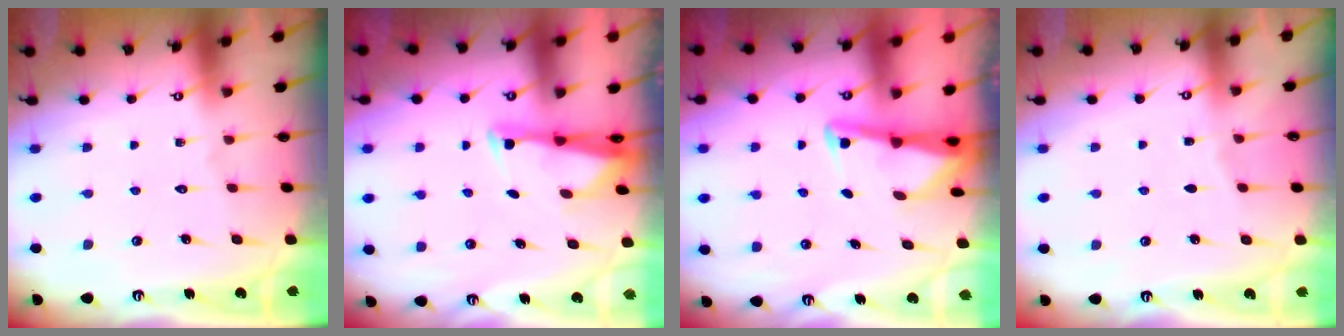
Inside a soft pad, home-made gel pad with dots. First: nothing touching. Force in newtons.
{"total": 2.7, "press": 2.6, "slide": 0.7}
{"total": 3.1, "press": 3.1, "slide": 0.4}
{"total": 2.1, "press": 2.1, "slide": 0.3}